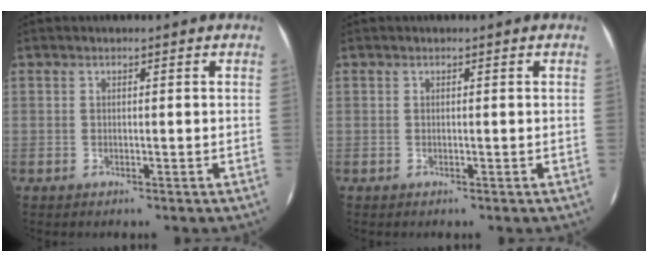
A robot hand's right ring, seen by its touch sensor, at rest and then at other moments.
{"total": 0.0}